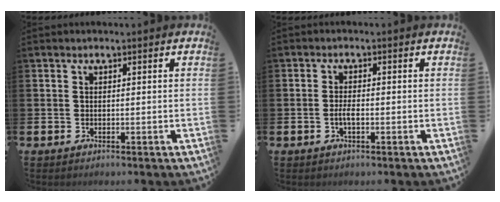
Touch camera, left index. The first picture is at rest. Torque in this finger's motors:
{"motor_torque": [0.39, 0.19, 0.03, 0.05]}